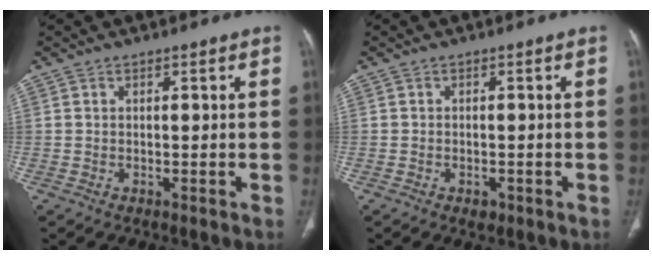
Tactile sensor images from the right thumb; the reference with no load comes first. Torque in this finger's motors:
{"motor_torque": [2.58, 2.43, 0.35, 0.02, -0.02]}